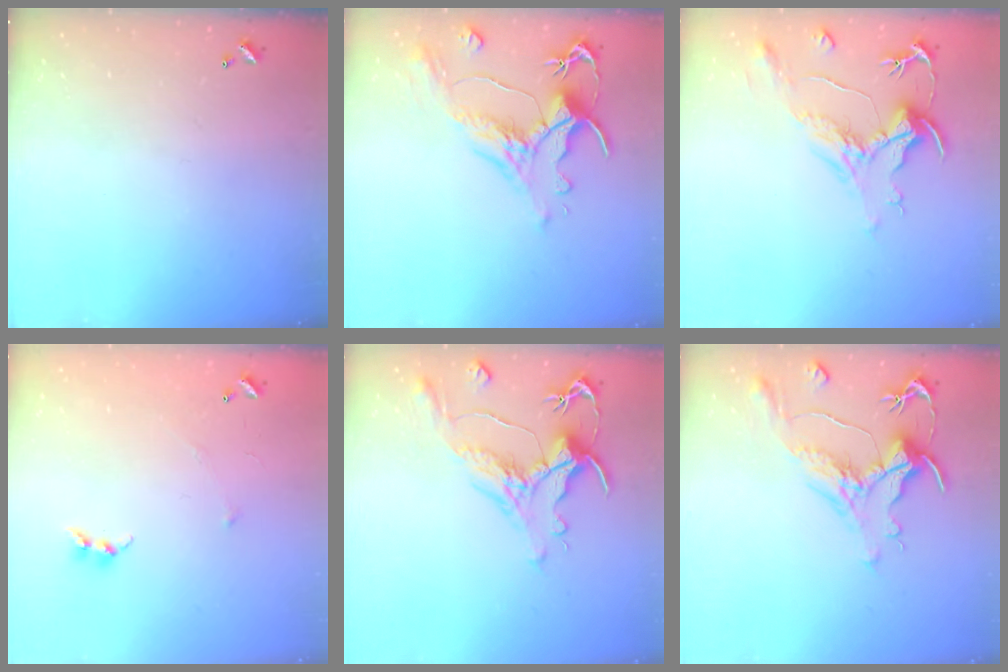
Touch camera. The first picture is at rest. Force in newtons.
{"total": 1.6, "press": 0.4, "slide": 1.6}
{"total": 2.1, "press": 1.7, "slide": 1.3}
{"total": 6.2, "press": 6.2, "slide": 0.4}
{"total": 1.7, "press": 0.9, "slide": 1.4}
{"total": 1.1, "press": 0.2, "slide": 1.1}